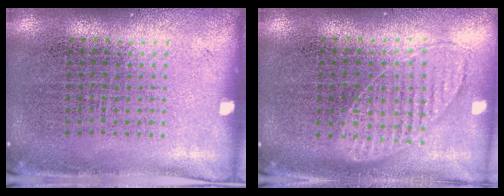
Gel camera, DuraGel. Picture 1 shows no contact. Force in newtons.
{"total": 1.0, "press": 0.9, "slide": 0.2}